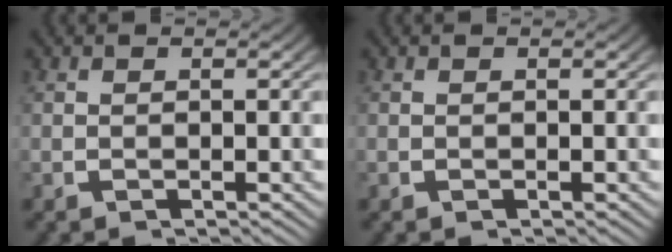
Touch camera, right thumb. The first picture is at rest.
{"total": 0.0}